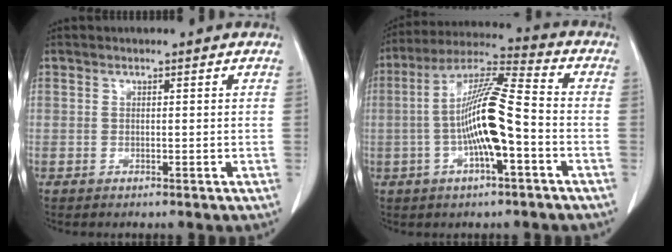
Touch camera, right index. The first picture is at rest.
{"total": 12.7, "force": [-2.5, 1.5, 12.3], "torque": [-0.237, 0.015, -0.049]}